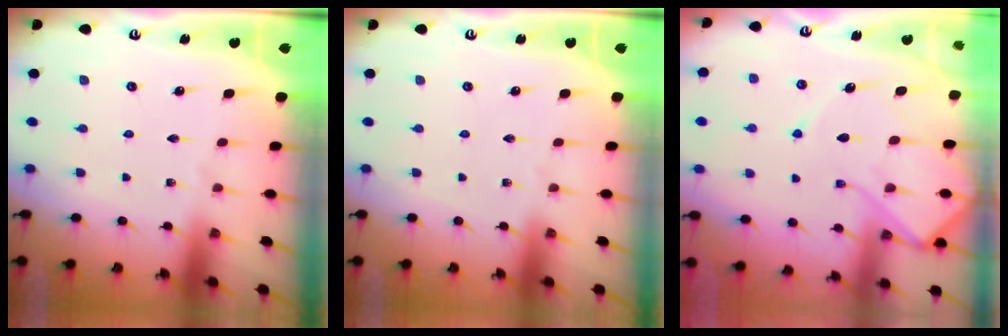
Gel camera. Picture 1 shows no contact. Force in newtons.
{"total": 0.0}
{"total": 11.4, "press": 11.4, "slide": 1.3}